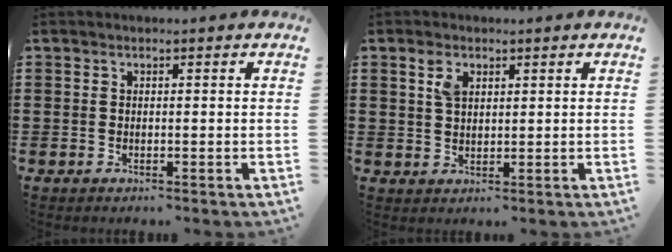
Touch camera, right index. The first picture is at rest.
{"total": 2.9, "force": [1.4, 1.5, 2.0], "torque": [-0.046, 0.005, 0.026]}